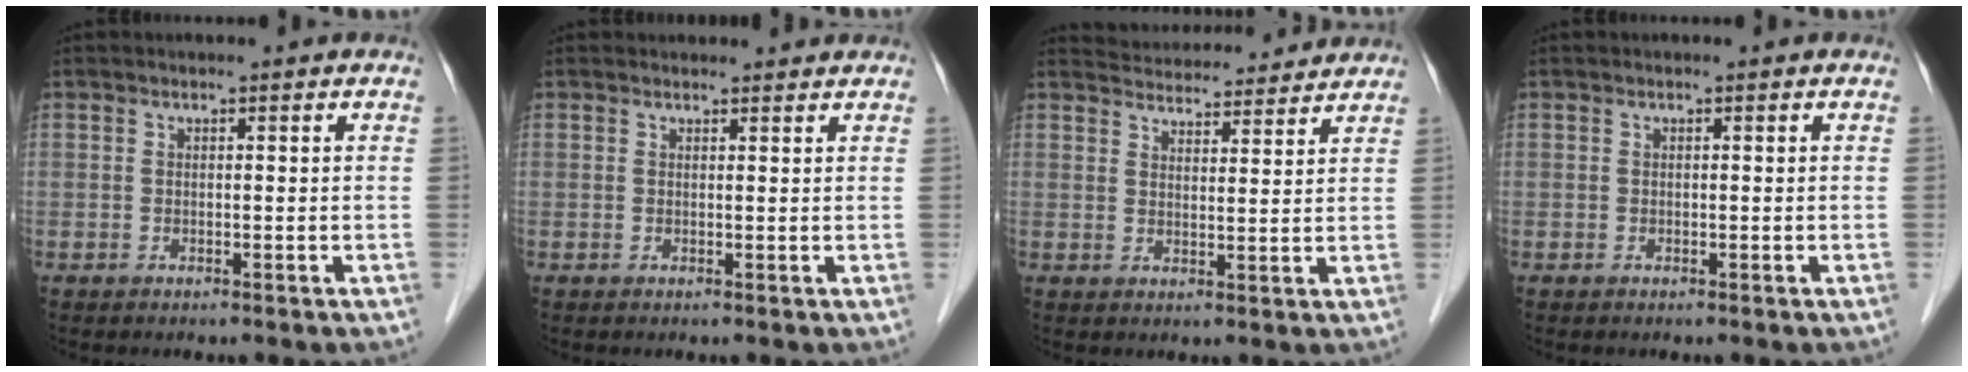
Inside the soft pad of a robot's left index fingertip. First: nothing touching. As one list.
[{"total": 2.7, "force": [2.6, 0.7, 0.2], "torque": [-0.007, 0.010, 0.029]}, {"total": 10.9, "force": [10.6, 1.8, 1.9], "torque": [-0.025, 0.018, 0.141]}, {"total": 0.0}]